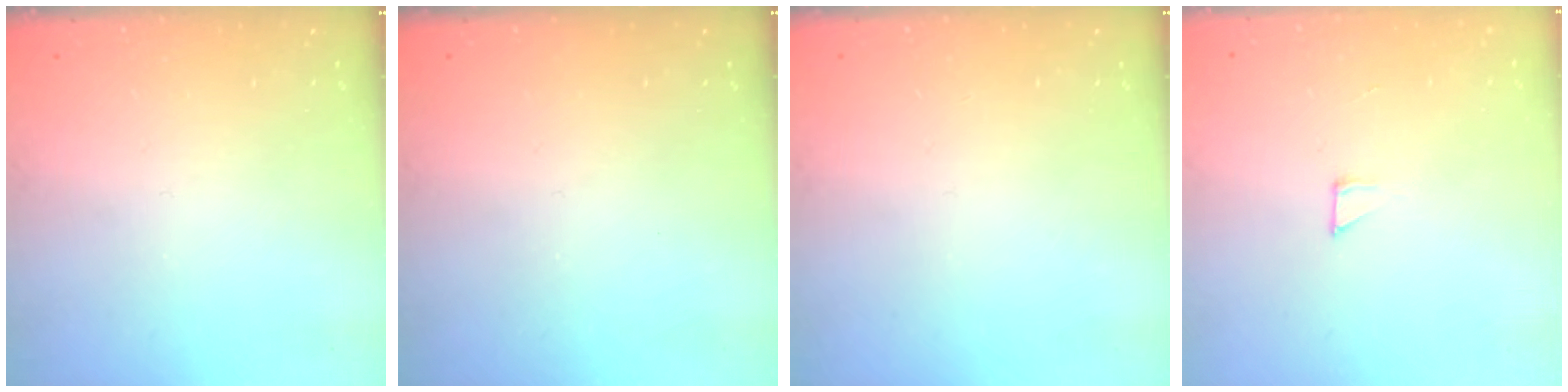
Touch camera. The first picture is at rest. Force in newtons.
{"total": 0.0}
{"total": 0.0}
{"total": 2.6, "press": 2.6, "slide": 0.1}